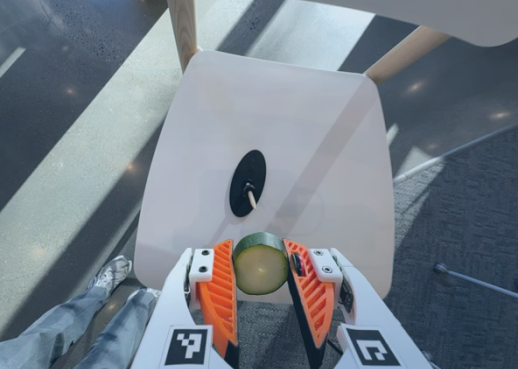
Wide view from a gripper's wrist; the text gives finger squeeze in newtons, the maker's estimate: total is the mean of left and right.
{"total": 10.9, "left": 11.2, "right": 10.6}